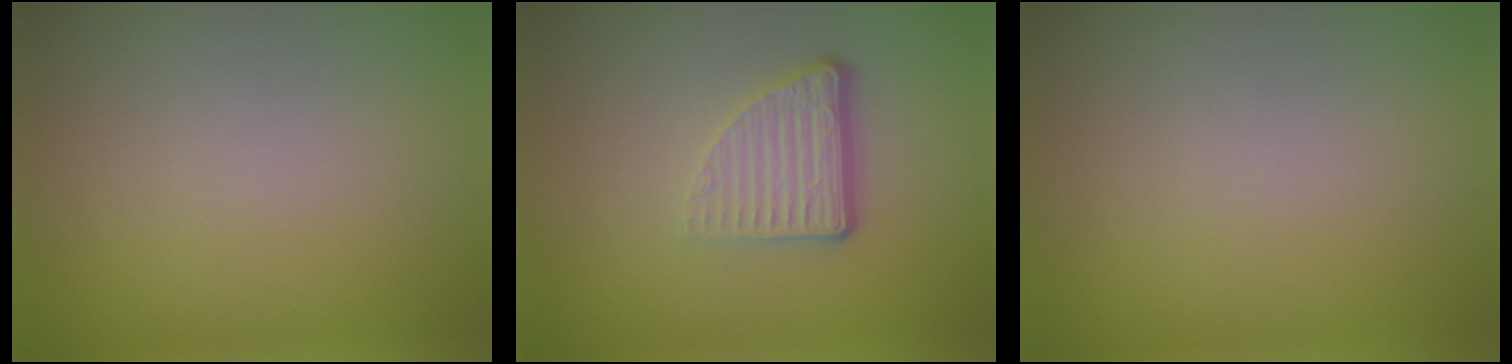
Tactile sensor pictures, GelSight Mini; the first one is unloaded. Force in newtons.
{"total": 4.0, "press": 2.7, "slide": 2.9}
{"total": 0.0}